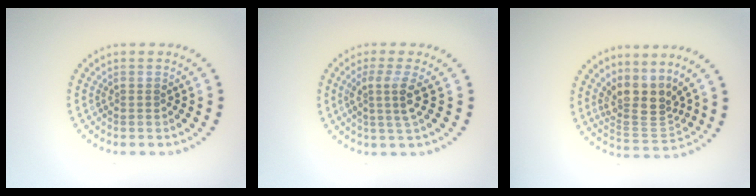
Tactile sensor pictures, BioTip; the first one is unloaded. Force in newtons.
{"total": 2.5, "press": 1.9, "slide": 1.7}
{"total": 3.8, "press": 2.8, "slide": 2.5}